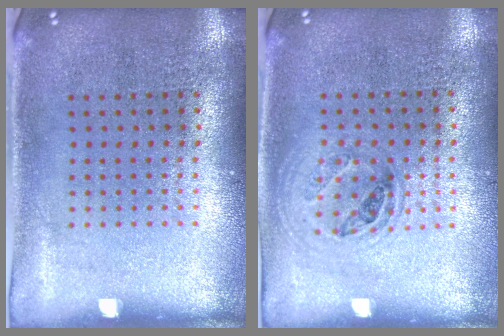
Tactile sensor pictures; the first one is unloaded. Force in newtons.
{"total": 1.0, "press": 0.9, "slide": 0.4}